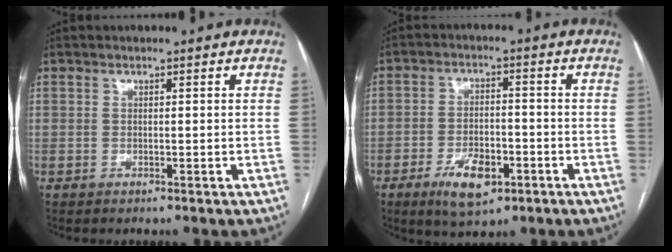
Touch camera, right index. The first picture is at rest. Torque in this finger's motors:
{"motor_torque": [1.01, -0.45, 0.16, 0.10]}